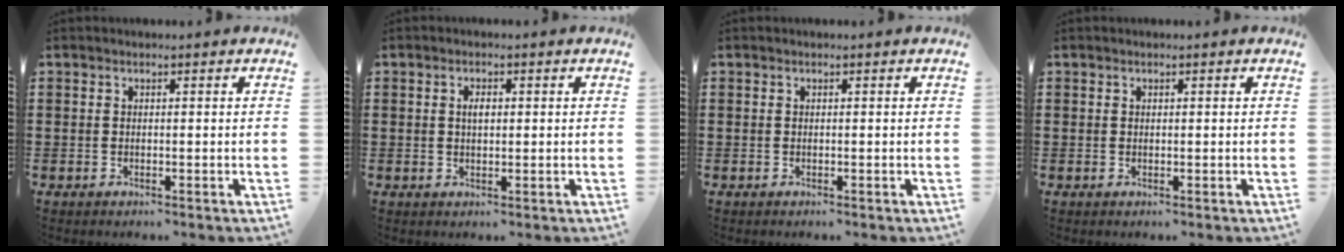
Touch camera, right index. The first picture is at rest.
{"total": 1.9, "force": [0.3, 0.8, 1.7], "torque": [-0.034, 0.006, 0.003]}
{"total": 0.0}
{"total": 0.0}